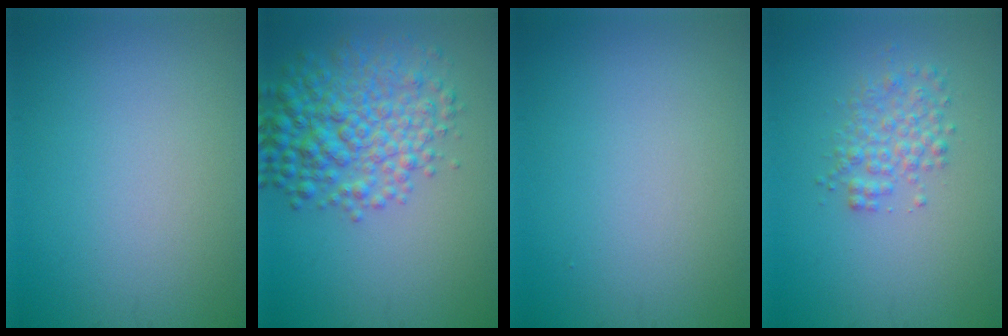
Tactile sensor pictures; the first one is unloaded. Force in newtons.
{"total": 6.5, "press": 6.5, "slide": 0.1}
{"total": 0.0}
{"total": 2.6, "press": 2.6, "slide": 0.1}